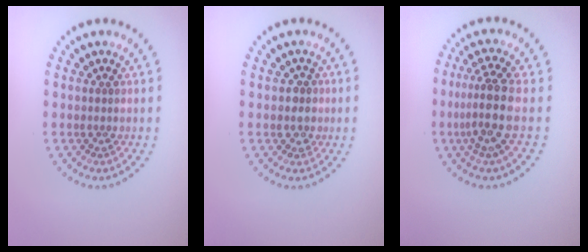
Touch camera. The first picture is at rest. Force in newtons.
{"total": 1.2, "press": 1.0, "slide": 0.6}
{"total": 4.0, "press": 3.1, "slide": 2.5}